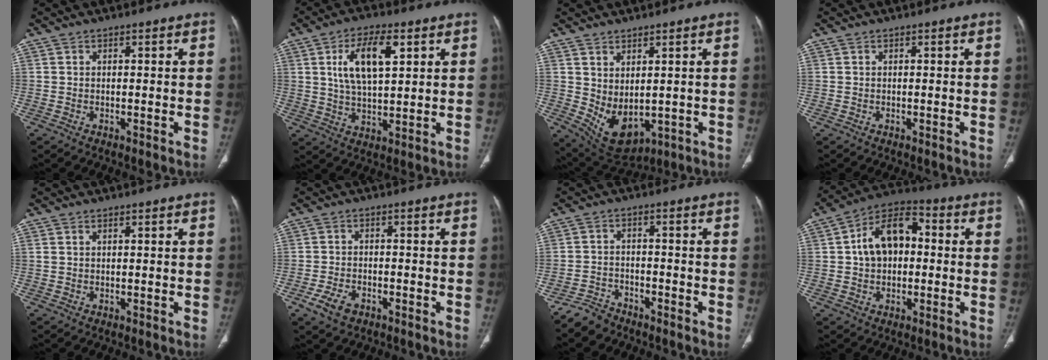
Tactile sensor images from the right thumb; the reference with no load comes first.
{"total": 11.3, "force": [3.9, 5.1, 9.4], "torque": [-0.163, -0.007, 0.072]}
{"total": 8.7, "force": [-0.2, 5.0, 7.1], "torque": [-0.110, -0.011, 0.028]}
{"total": 0.0}
{"total": 0.8, "force": [0.4, 0.4, 0.5], "torque": [-0.012, 0.007, 0.009]}
{"total": 5.0, "force": [-2.8, 2.9, 3.0], "torque": [-0.063, 0.011, -0.047]}
{"total": 4.2, "force": [-3.8, 1.8, 0.4], "torque": [-0.010, 0.017, -0.073]}
{"total": 12.6, "force": [1.1, 8.4, 9.4], "torque": [-0.139, 0.032, 0.007]}